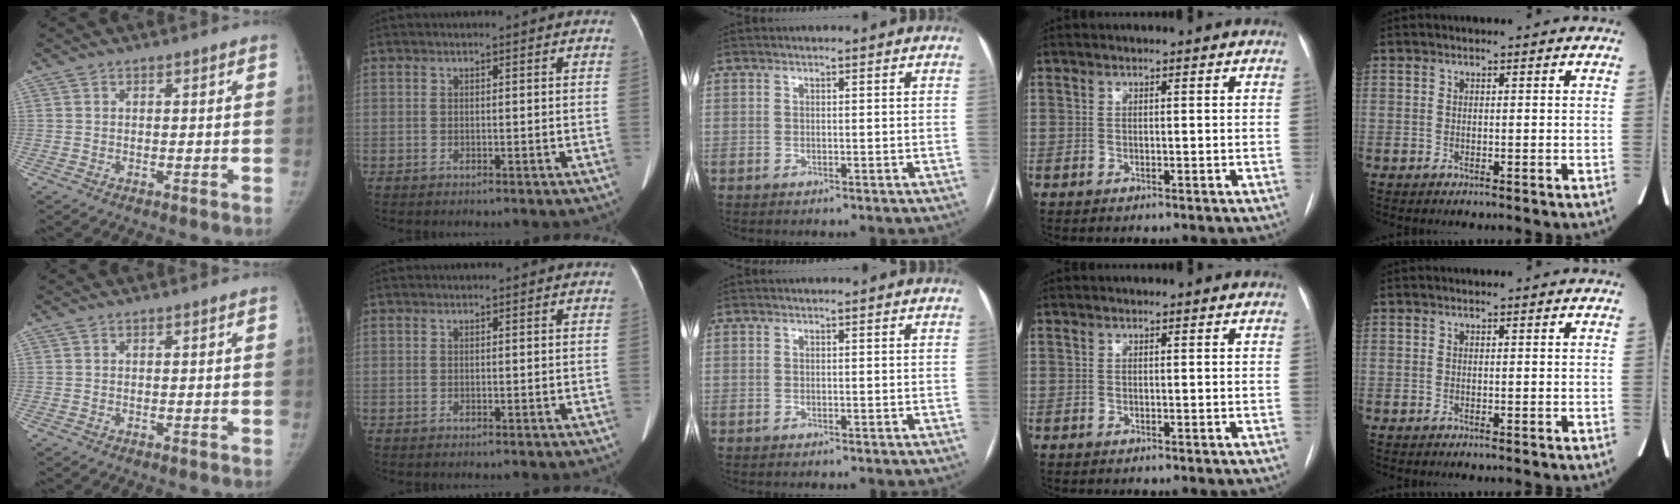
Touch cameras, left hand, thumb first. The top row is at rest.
{}